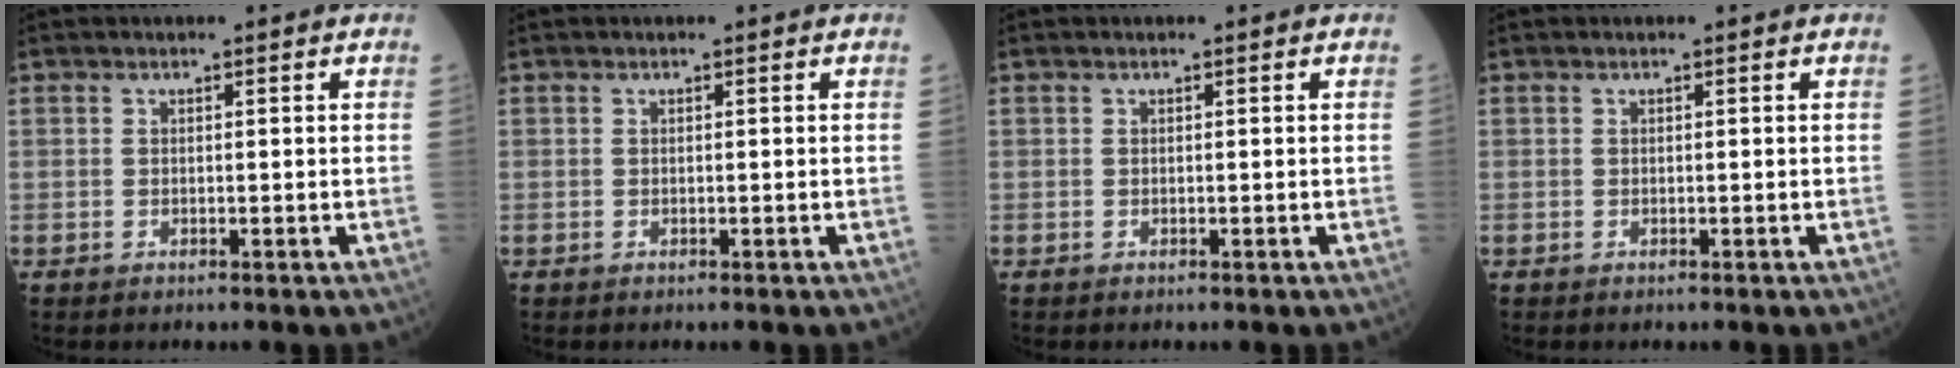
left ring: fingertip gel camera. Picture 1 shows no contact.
{"total": 0.0}
{"total": 0.0}
{"total": 0.0}